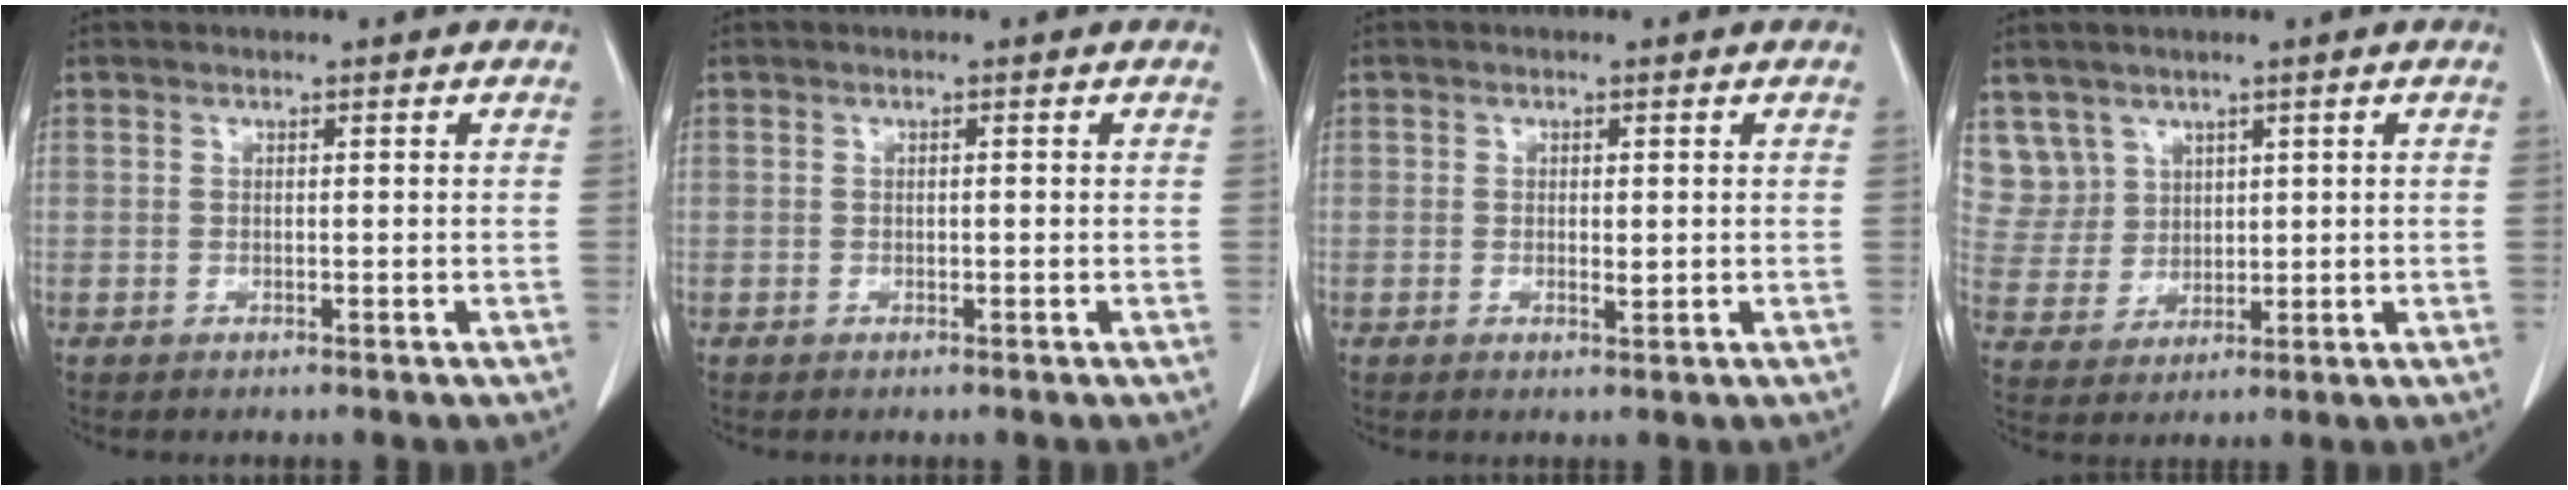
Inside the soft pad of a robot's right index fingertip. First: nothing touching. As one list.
[{"total": 0.0}, {"total": 1.5, "force": [0.0, 0.7, 1.3], "torque": [-0.018, -0.001, 0.004]}, {"total": 7.1, "force": [4.3, 5.7, -0.2], "torque": [0.006, 0.013, 0.101]}]